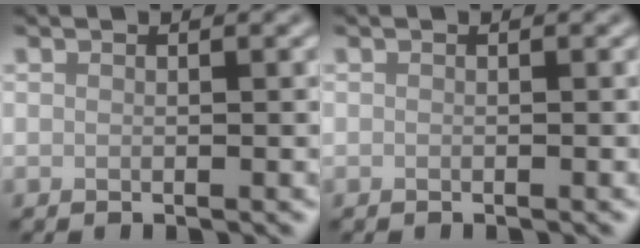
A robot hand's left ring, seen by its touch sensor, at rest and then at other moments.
{"total": 0.0}